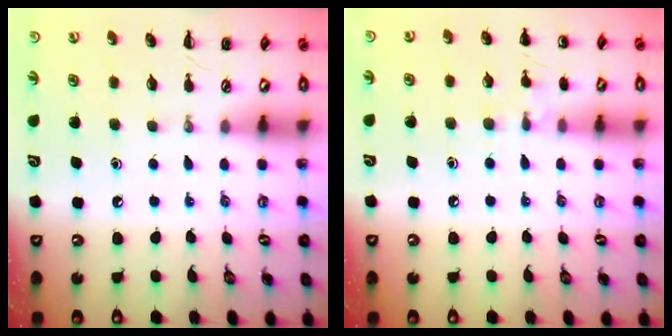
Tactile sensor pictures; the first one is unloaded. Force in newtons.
{"total": 7.3, "press": 6.9, "slide": 2.3}